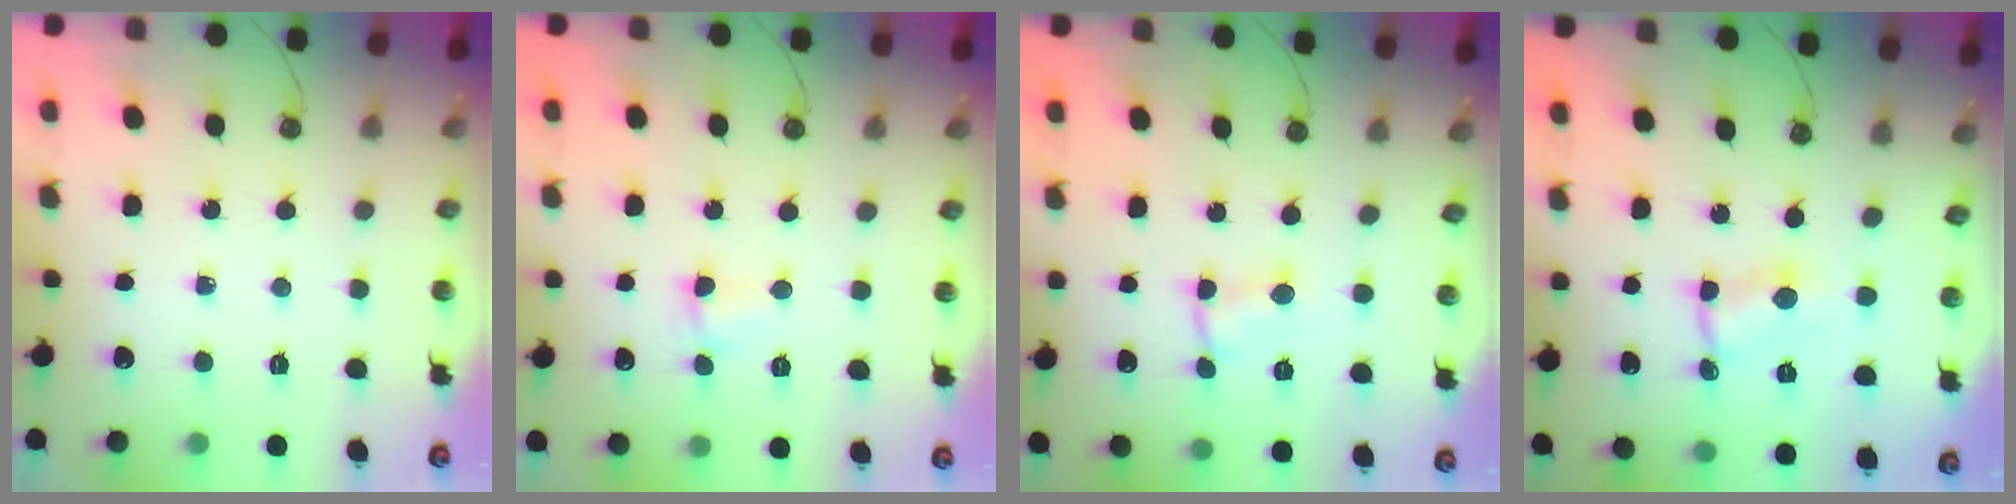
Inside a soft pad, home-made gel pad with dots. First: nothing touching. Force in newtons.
{"total": 2.0, "press": 1.9, "slide": 0.6}
{"total": 1.1, "press": 1.1, "slide": 0.2}
{"total": 0.8, "press": 0.6, "slide": 0.5}